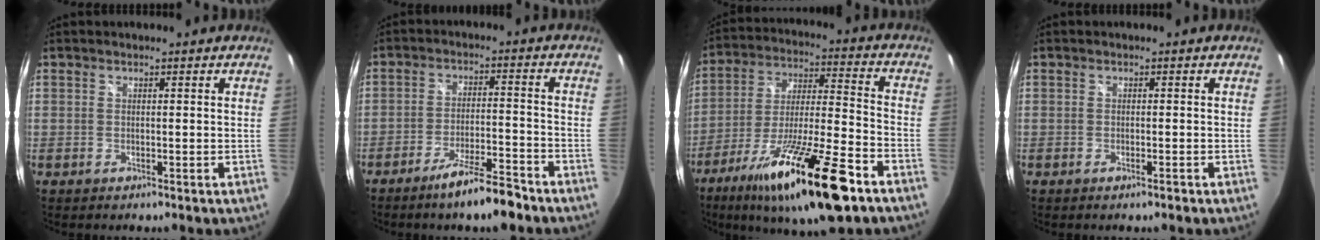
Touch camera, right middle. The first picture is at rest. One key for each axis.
{"total": 8.3, "fx": -6.5, "fy": 0.7, "fz": 5.1, "tx": -0.101, "ty": -0.001, "tz": -0.104}
{"total": 22.1, "fx": -13.6, "fy": 3.4, "fz": 17.2, "tx": -0.310, "ty": -0.035, "tz": -0.231}
{"total": 0.7, "fx": -0.5, "fy": 0.0, "fz": 0.6, "tx": -0.009, "ty": 0.001, "tz": -0.010}